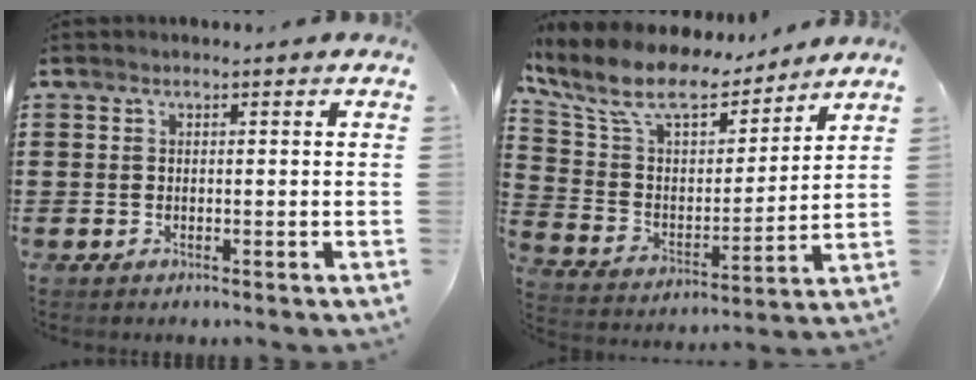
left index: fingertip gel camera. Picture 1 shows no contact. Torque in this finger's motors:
{"motor_torque": [2.14, 0.00, 0.59, 0.21]}